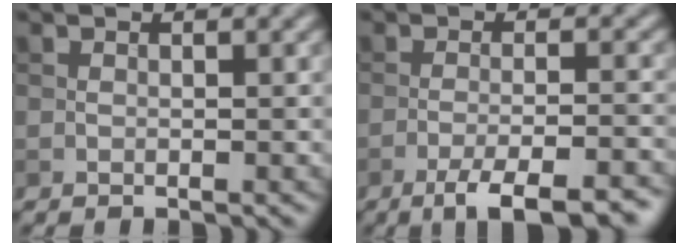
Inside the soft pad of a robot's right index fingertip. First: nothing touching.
{"total": 6.8, "force": [-4.5, 1.6, 4.8], "torque": [-0.070, -0.004, -0.069]}